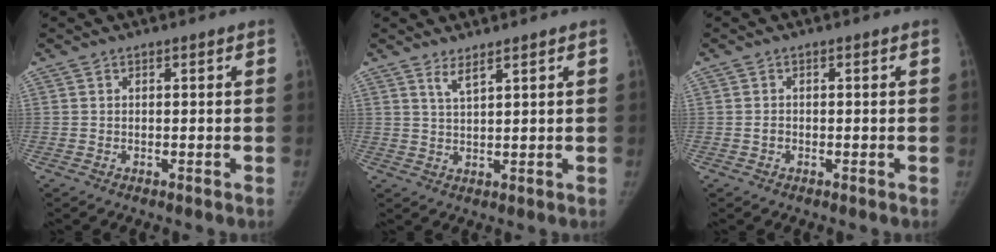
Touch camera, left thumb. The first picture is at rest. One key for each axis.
{"total": 2.6, "fx": 1.9, "fy": 0.3, "fz": 1.6, "tx": -0.035, "ty": -0.016, "tz": 0.042}
{"total": 0.9, "fx": -0.4, "fy": 0.8, "fz": 0.4, "tx": -0.003, "ty": 0.003, "tz": -0.006}